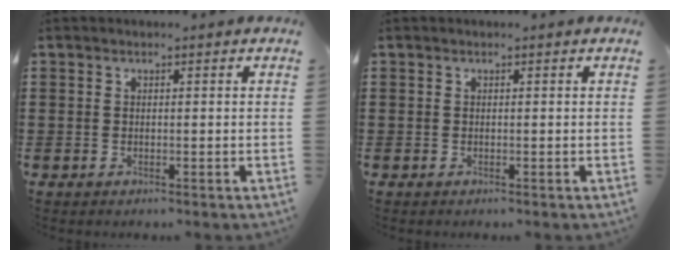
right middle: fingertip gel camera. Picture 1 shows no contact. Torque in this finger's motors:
{"motor_torque": [0.02, -0.02, 0.00, 0.00]}